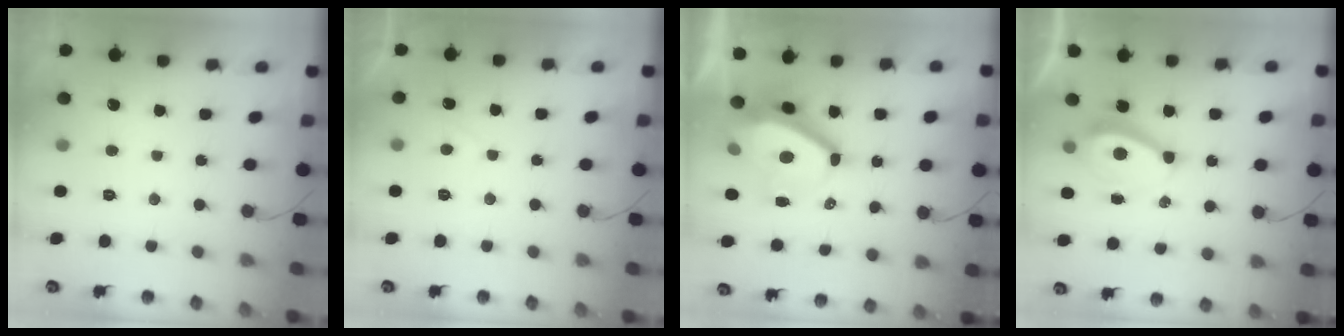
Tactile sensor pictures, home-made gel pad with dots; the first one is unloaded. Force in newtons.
{"total": 1.5, "press": 1.3, "slide": 0.7}
{"total": 12.4, "press": 12.4, "slide": 1.3}
{"total": 7.7, "press": 7.7, "slide": 0.2}